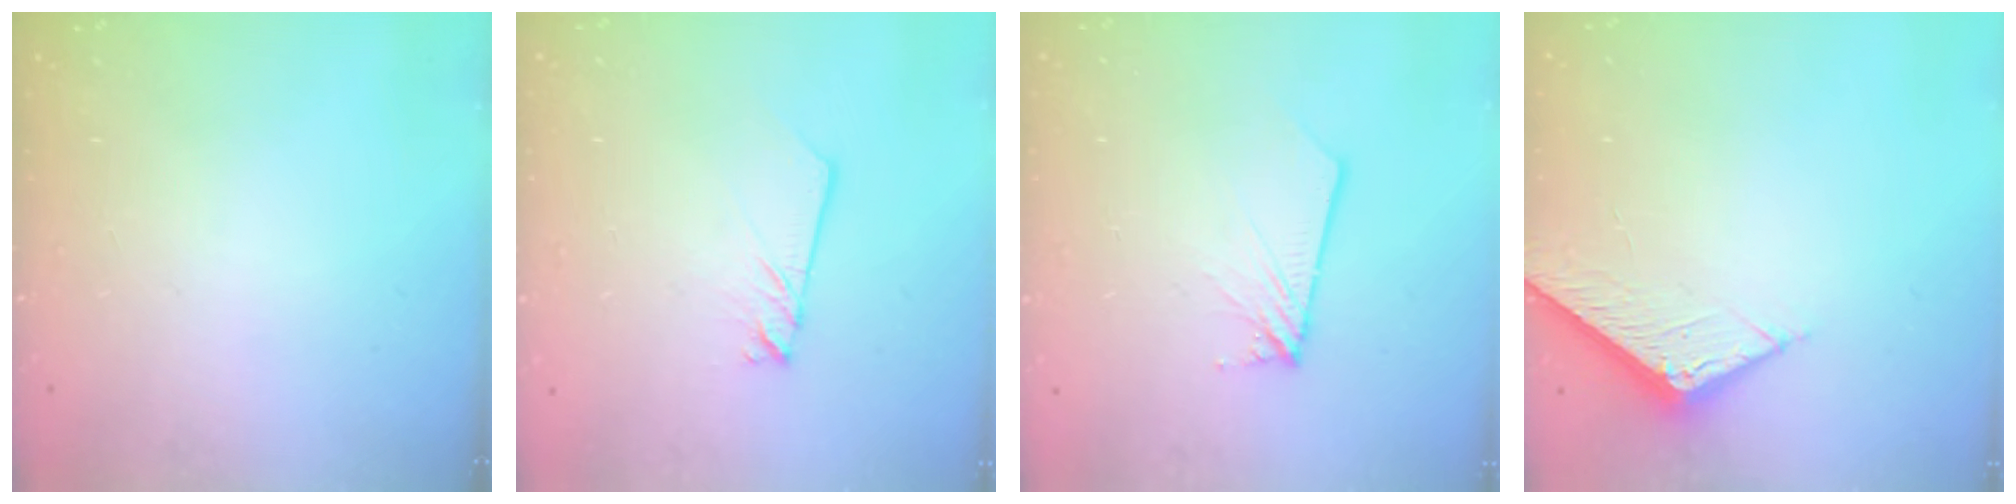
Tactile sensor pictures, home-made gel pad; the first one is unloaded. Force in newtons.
{"total": 2.4, "press": 2.4, "slide": 0.2}
{"total": 2.8, "press": 2.8, "slide": 0.3}
{"total": 7.4, "press": 7.4, "slide": 0.2}